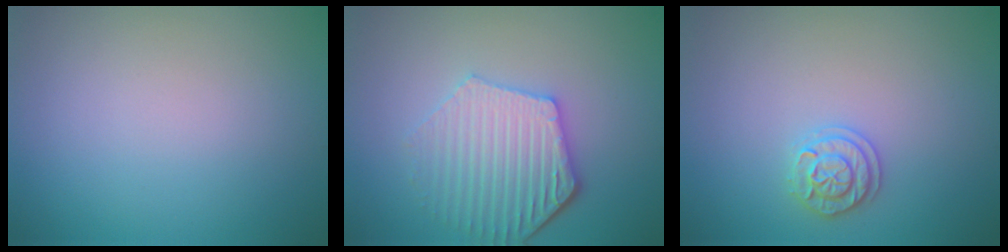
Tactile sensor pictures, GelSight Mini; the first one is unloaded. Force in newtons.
{"total": 5.3, "press": 4.2, "slide": 3.2}
{"total": 1.9, "press": 1.9, "slide": 0.2}